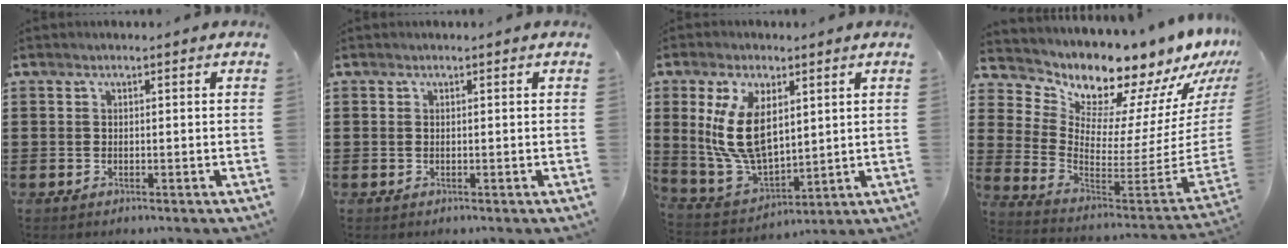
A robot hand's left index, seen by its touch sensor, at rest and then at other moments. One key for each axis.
{"total": 0.0}
{"total": 11.6, "fx": 3.3, "fy": 6.5, "fz": 9.1, "tx": -0.221, "ty": -0.001, "tz": 0.058}
{"total": 9.2, "fx": 8.9, "fy": 1.4, "fz": 1.8, "tx": -0.060, "ty": -0.106, "tz": 0.142}